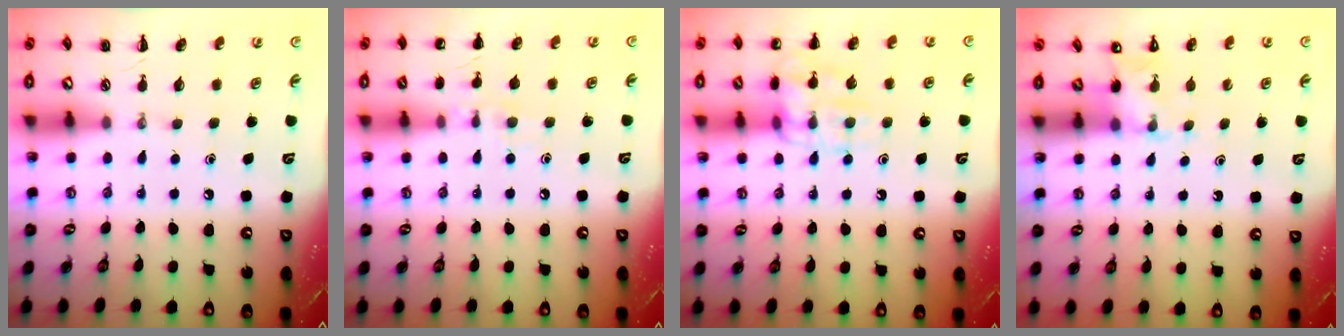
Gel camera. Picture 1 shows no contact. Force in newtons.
{"total": 7.5, "press": 7.2, "slide": 2.0}
{"total": 12.8, "press": 12.8, "slide": 0.3}
{"total": 4.6, "press": 4.4, "slide": 1.4}